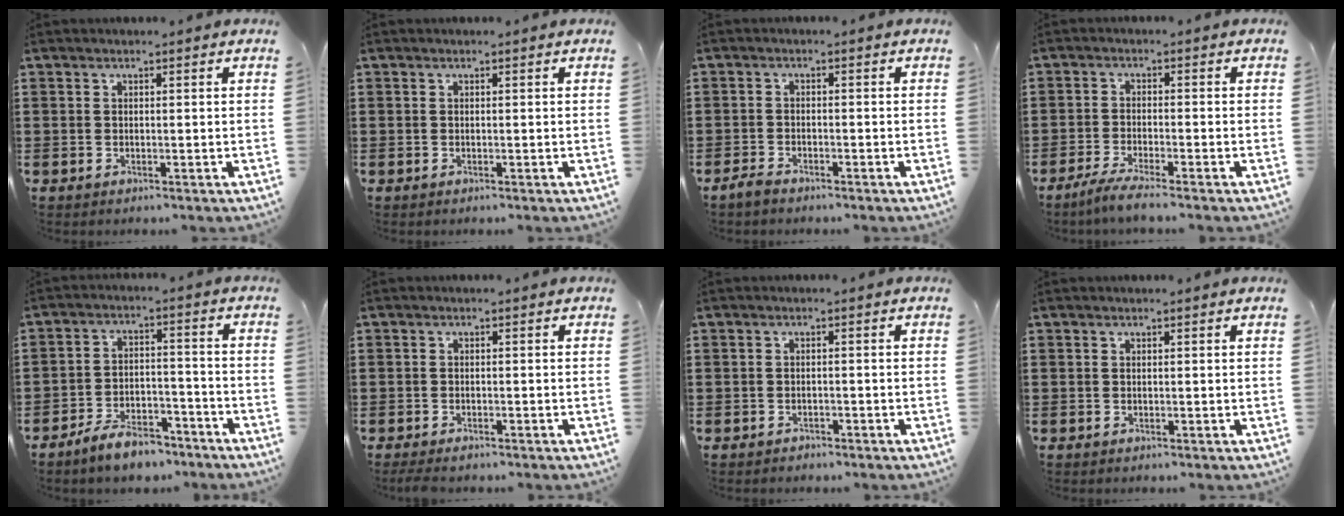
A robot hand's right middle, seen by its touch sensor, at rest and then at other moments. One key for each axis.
{"total": 0.0}
{"total": 2.2, "fx": -1.9, "fy": 0.8, "fz": 0.7, "tx": -0.022, "ty": 0.004, "tz": -0.041}
{"total": 3.3, "fx": -3.0, "fy": -0.2, "fz": 1.4, "tx": -0.038, "ty": -0.007, "tz": -0.063}
{"total": 6.7, "fx": -6.0, "fy": 1.8, "fz": 2.4, "tx": -0.044, "ty": 0.011, "tz": -0.114}
{"total": 0.9, "fx": -0.8, "fy": 0.2, "fz": 0.4, "tx": -0.010, "ty": -0.004, "tz": -0.014}
{"total": 1.3, "fx": -1.1, "fy": 0.6, "fz": -0.1, "tx": -0.001, "ty": 0.003, "tz": -0.026}
{"total": 0.0}